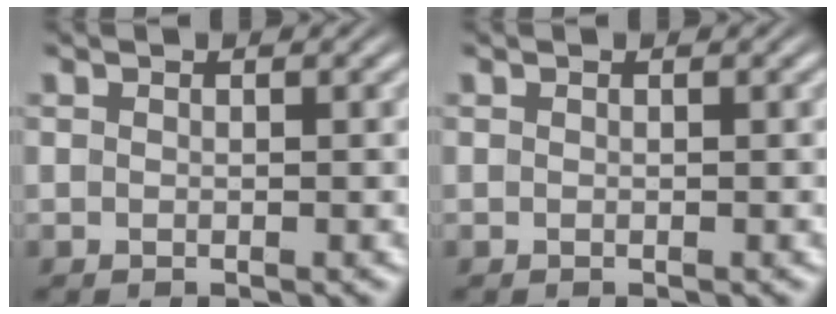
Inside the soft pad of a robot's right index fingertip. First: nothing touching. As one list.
[{"total": 0.0}]